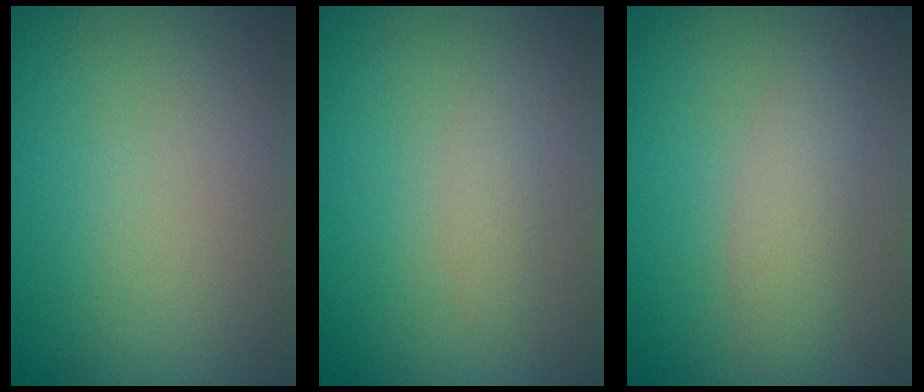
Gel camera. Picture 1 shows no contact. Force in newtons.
{"total": 1.0, "press": 1.0, "slide": 0.0}
{"total": 2.2, "press": 2.2, "slide": 0.1}